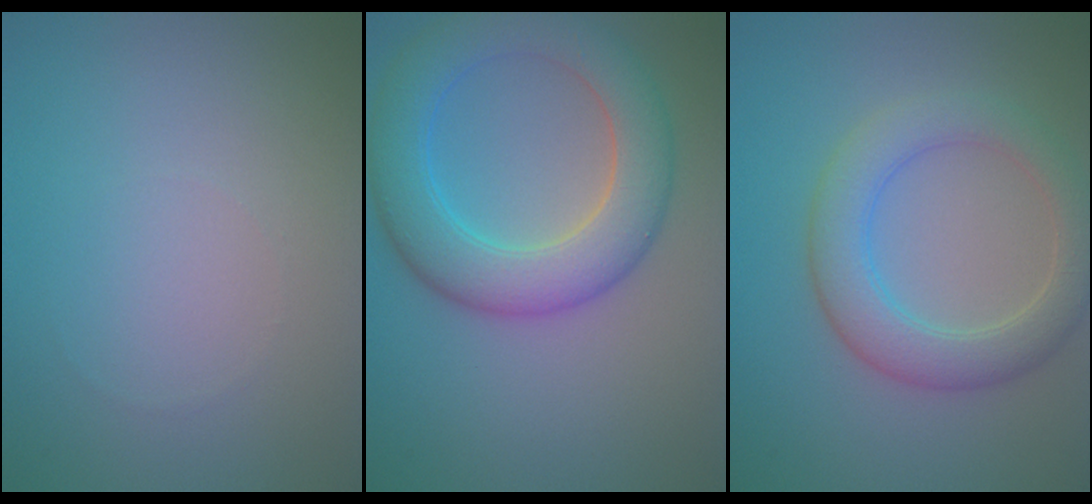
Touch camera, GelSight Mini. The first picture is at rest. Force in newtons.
{"total": 7.3, "press": 7.3, "slide": 0.1}
{"total": 5.0, "press": 4.9, "slide": 0.4}